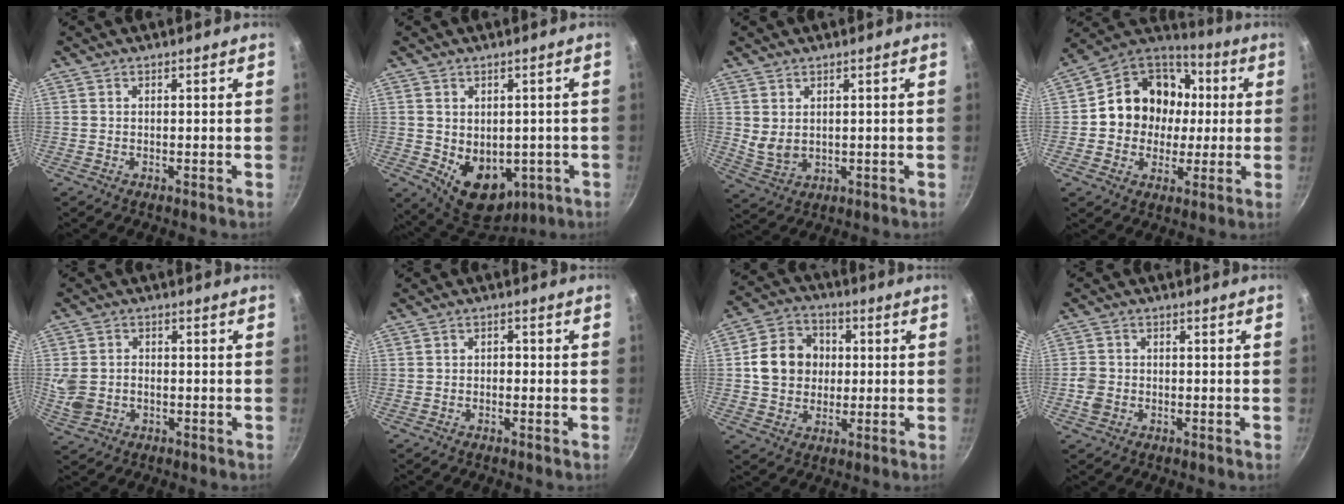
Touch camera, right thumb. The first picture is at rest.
{"total": 12.2, "force": [-3.2, 8.3, 8.3], "torque": [-0.094, -0.006, -0.023]}
{"total": 4.2, "force": [1.1, 3.0, 2.8], "torque": [-0.046, -0.013, 0.034]}
{"total": 17.0, "force": [0.5, 14.4, 9.0], "torque": [-0.094, 0.031, 0.006]}
{"total": 6.4, "force": [-1.0, 5.2, 3.6], "torque": [-0.070, 0.009, -0.011]}
{"total": 1.3, "force": [-0.4, 1.0, 0.7], "torque": [0.000, 0.007, -0.010]}
{"total": 12.0, "force": [0.5, 10.3, 6.1], "torque": [-0.081, 0.017, 0.004]}
{"total": 3.4, "force": [-1.0, 2.9, 1.5], "torque": [-0.024, 0.008, -0.018]}